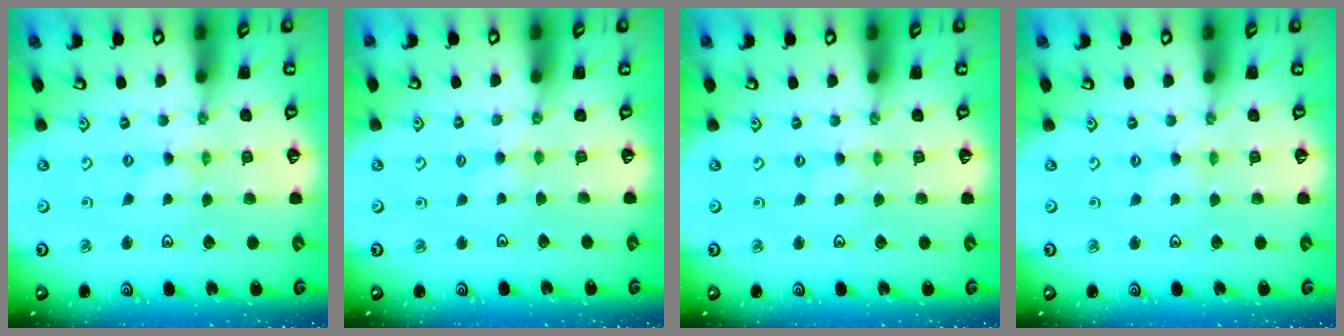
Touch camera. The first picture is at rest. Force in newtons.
{"total": 2.7, "press": 2.6, "slide": 0.5}
{"total": 1.5, "press": 1.5, "slide": 0.2}
{"total": 0.9, "press": 0.8, "slide": 0.2}